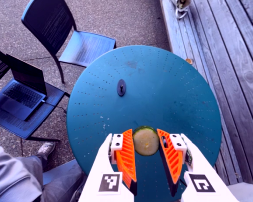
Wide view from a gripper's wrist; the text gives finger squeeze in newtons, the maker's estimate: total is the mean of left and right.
{"total": 10.1, "left": 9.7, "right": 10.5}